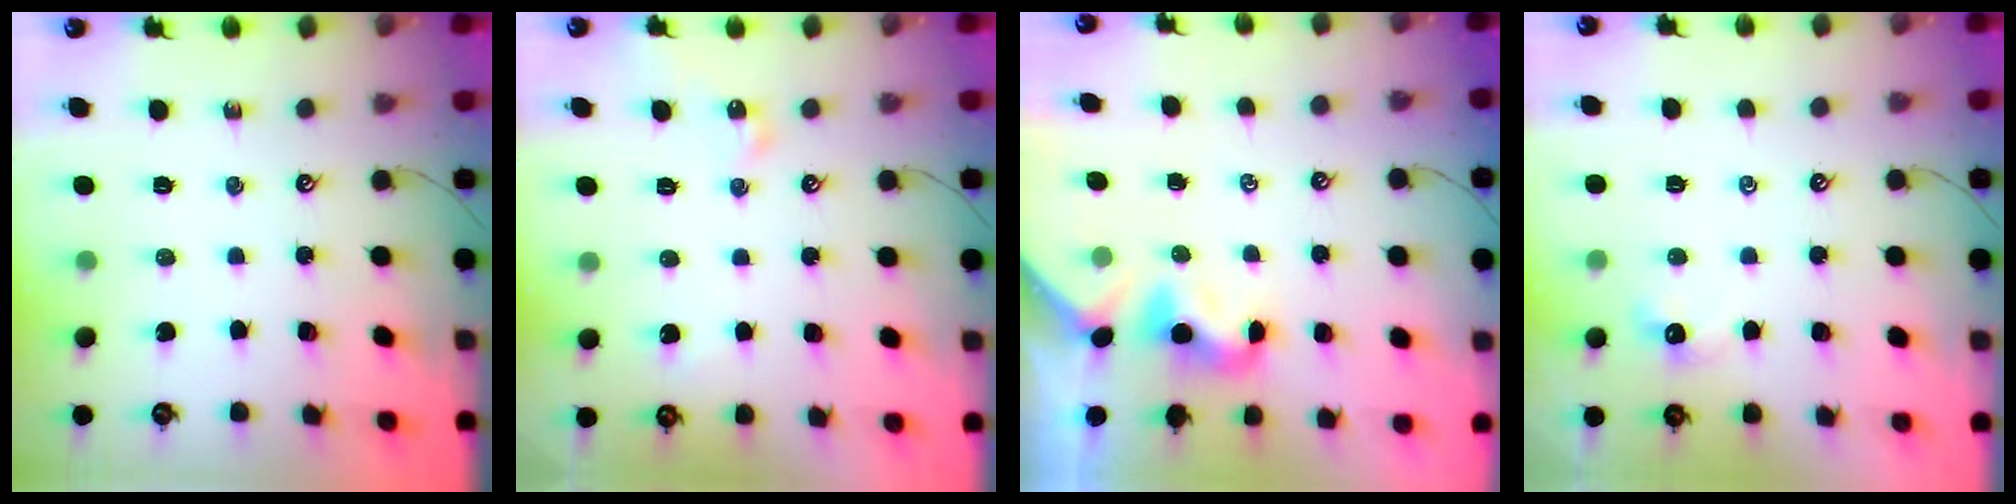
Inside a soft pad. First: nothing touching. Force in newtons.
{"total": 1.9, "press": 1.9, "slide": 0.2}
{"total": 2.1, "press": 2.1, "slide": 0.5}
{"total": 1.2, "press": 1.0, "slide": 0.6}